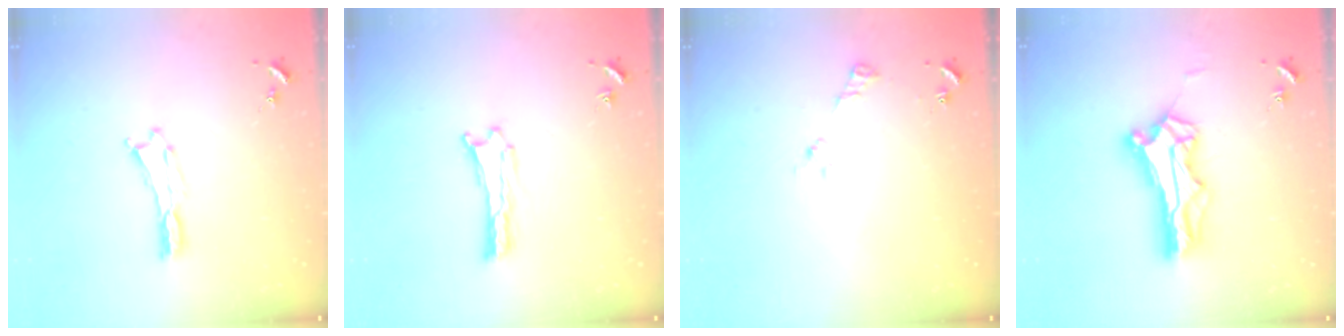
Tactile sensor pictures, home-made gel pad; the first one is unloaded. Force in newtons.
{"total": 0.0}
{"total": 2.5, "press": 2.5, "slide": 0.3}
{"total": 9.9, "press": 9.9, "slide": 0.8}